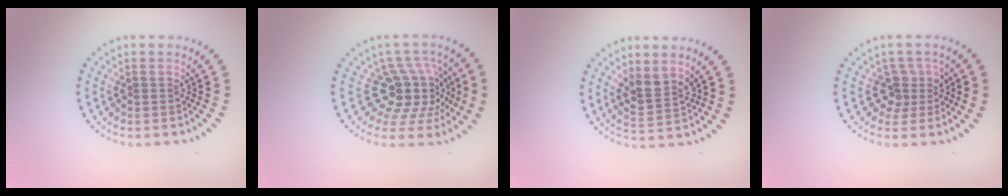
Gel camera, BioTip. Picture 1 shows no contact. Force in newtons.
{"total": 4.9, "press": 3.7, "slide": 3.2}
{"total": 2.6, "press": 2.4, "slide": 1.2}
{"total": 2.5, "press": 2.0, "slide": 1.6}